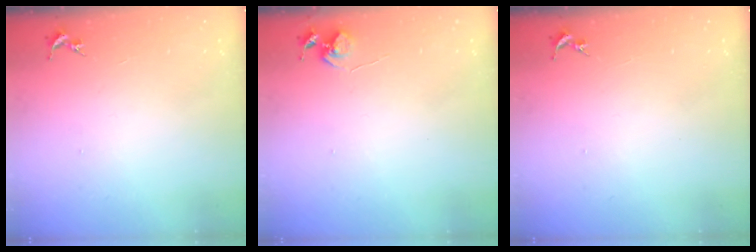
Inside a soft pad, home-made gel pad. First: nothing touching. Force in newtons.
{"total": 5.6, "press": 5.6, "slide": 0.4}
{"total": 0.0}